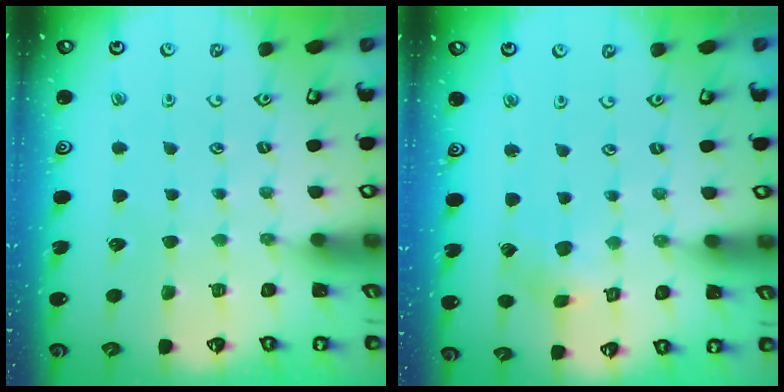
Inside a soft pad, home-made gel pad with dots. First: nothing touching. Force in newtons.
{"total": 2.7, "press": 2.7, "slide": 0.3}